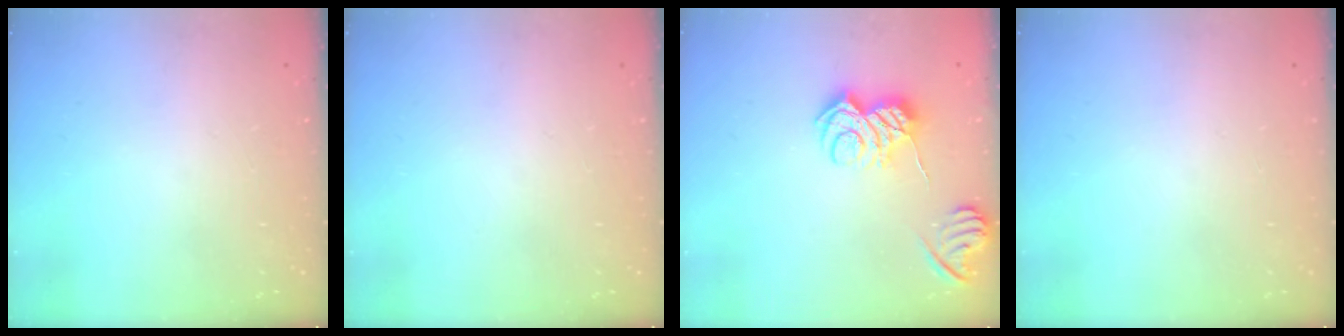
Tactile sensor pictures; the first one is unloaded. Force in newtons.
{"total": 0.0}
{"total": 8.6, "press": 8.5, "slide": 0.9}
{"total": 0.0}